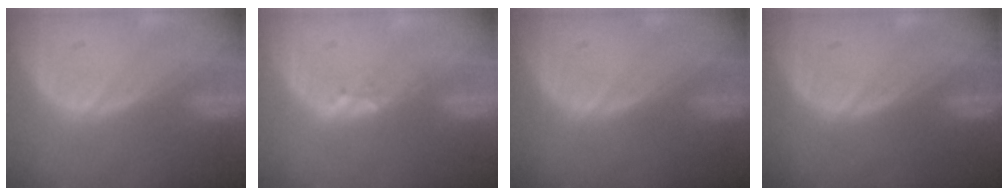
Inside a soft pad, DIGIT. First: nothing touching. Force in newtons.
{"total": 1.7, "press": 1.5, "slide": 0.9}
{"total": 0.0}
{"total": 0.0}